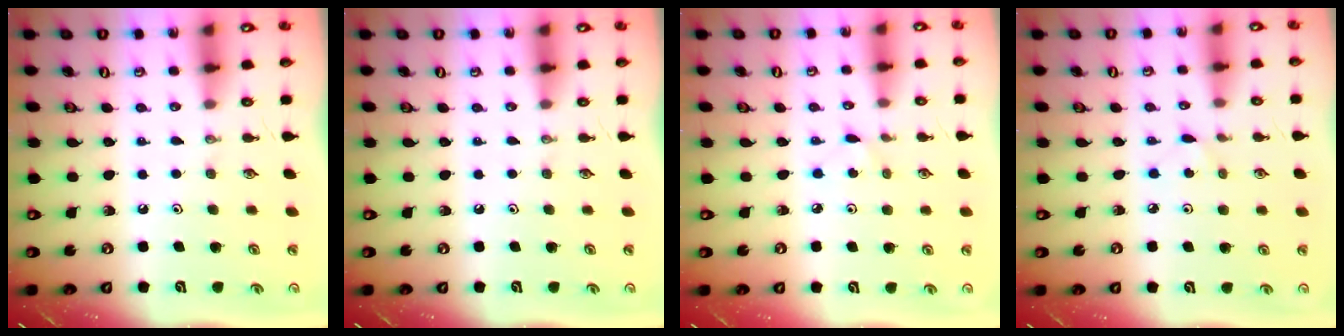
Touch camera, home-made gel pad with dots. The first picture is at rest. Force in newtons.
{"total": 0.0}
{"total": 2.6, "press": 2.6, "slide": 0.2}
{"total": 2.6, "press": 2.6, "slide": 0.2}